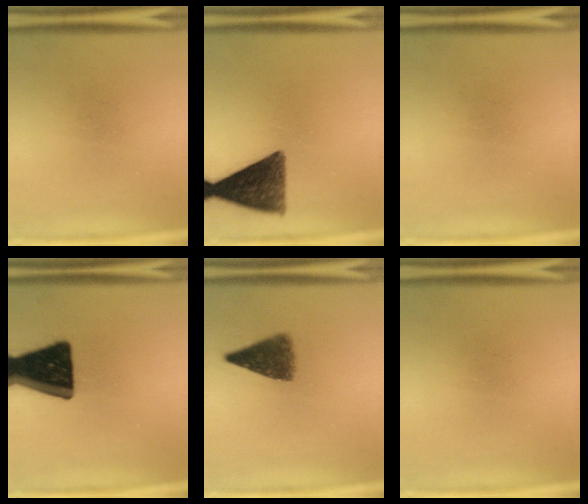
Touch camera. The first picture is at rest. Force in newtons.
{"total": 11.2}
{"total": 0.0}
{"total": 19.3}
{"total": 6.4}
{"total": 0.0}